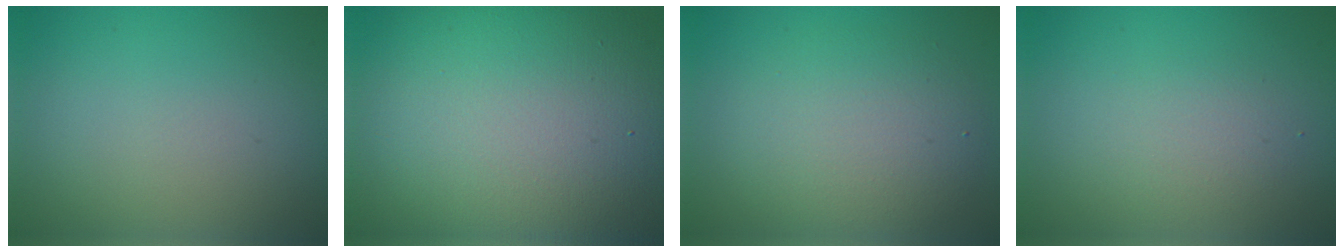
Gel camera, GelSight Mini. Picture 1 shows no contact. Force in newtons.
{"total": 19.5, "press": 19.4, "slide": 0.8}
{"total": 4.7, "press": 4.7, "slide": 0.2}
{"total": 1.8, "press": 1.8, "slide": 0.1}